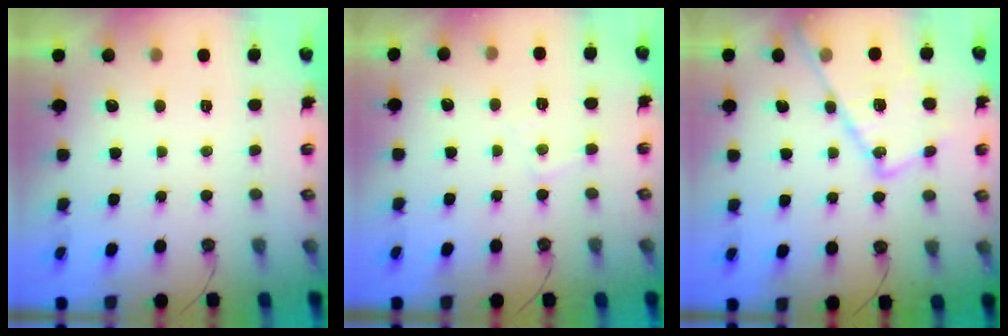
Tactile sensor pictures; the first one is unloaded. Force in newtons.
{"total": 4.8, "press": 4.8, "slide": 0.7}
{"total": 18.1, "press": 18.1, "slide": 1.0}